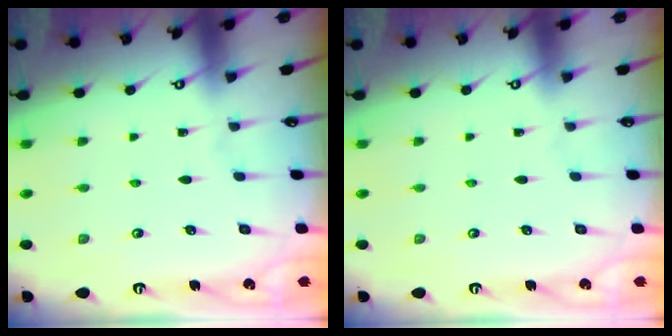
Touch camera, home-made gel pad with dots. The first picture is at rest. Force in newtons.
{"total": 0.0}